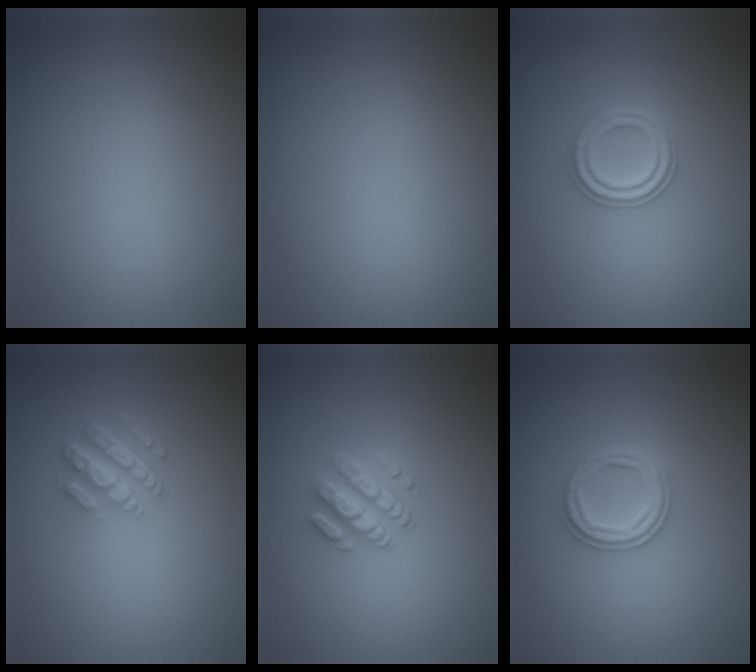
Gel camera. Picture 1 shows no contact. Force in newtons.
{"total": 0.0}
{"total": 2.7, "press": 2.6, "slide": 0.7}
{"total": 4.2, "press": 3.1, "slide": 2.9}
{"total": 2.3, "press": 1.9, "slide": 1.4}
{"total": 2.4, "press": 2.4, "slide": 0.4}